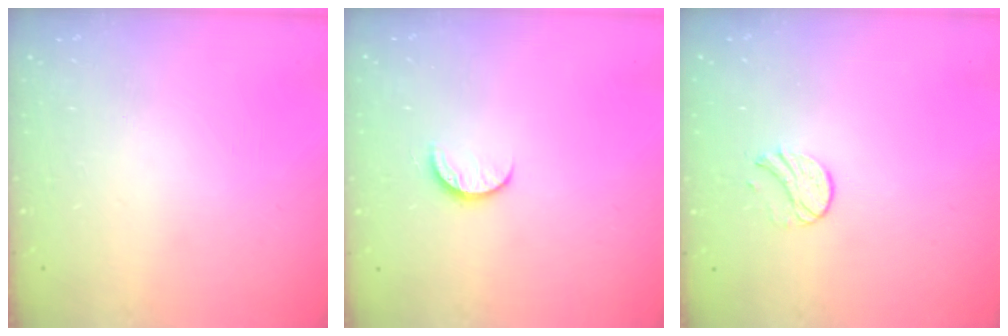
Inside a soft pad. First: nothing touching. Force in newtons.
{"total": 6.2, "press": 6.2, "slide": 0.6}
{"total": 6.4, "press": 6.4, "slide": 0.6}